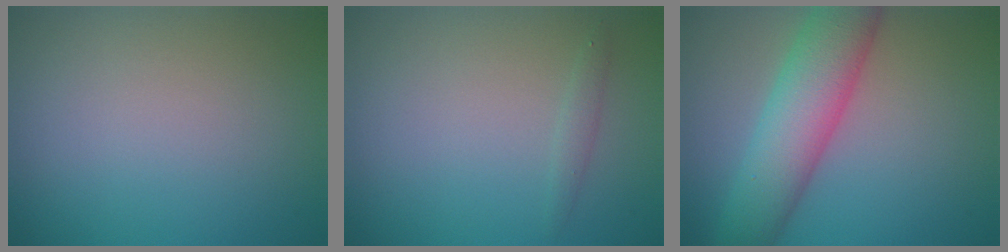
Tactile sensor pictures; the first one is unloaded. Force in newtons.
{"total": 0.8, "press": 0.8, "slide": 0.1}
{"total": 7.3, "press": 7.3, "slide": 0.2}